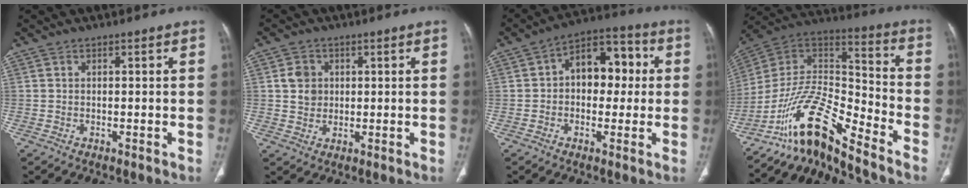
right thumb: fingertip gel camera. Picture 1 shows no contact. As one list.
[{"total": 4.5, "force": [1.0, 4.0, 1.9], "torque": [-0.014, -0.002, 0.018]}, {"total": 11.7, "force": [1.2, 7.7, 8.7], "torque": [-0.082, 0.031, 0.007]}, {"total": 15.4, "force": [-12.9, 2.7, 7.9], "torque": [-0.143, 0.107, -0.240]}]